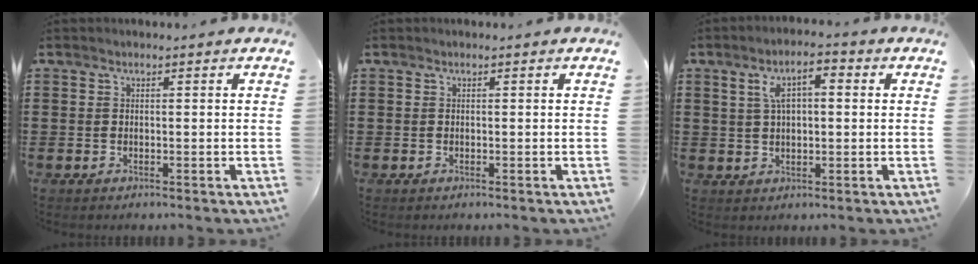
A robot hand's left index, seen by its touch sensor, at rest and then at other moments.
{"total": 0.0}
{"total": 5.4, "force": [1.3, 2.4, 4.6], "torque": [-0.088, 0.009, 0.017]}